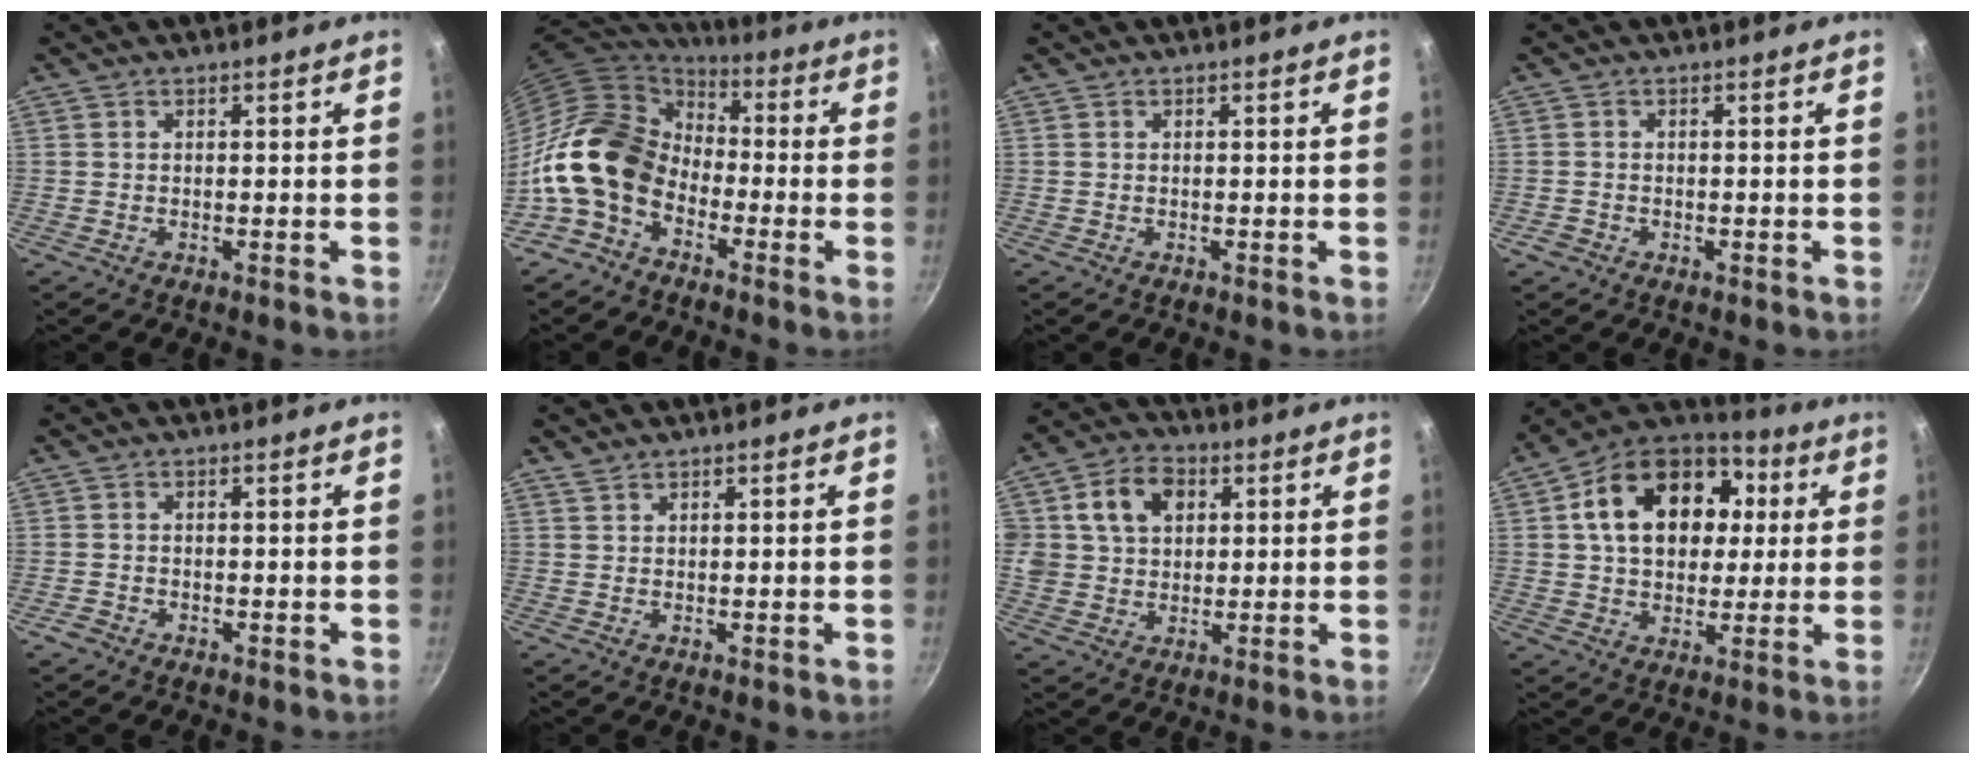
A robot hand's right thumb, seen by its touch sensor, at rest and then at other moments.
{"total": 15.6, "force": [-5.1, 11.3, 9.6], "torque": [-0.145, 0.055, -0.127]}
{"total": 0.0}
{"total": 1.3, "force": [-0.7, 1.1, 0.4], "torque": [-0.007, 0.002, -0.010]}
{"total": 1.4, "force": [-0.9, 1.0, 0.4], "torque": [-0.008, 0.004, -0.015]}
{"total": 1.1, "force": [1.1, 0.2, 0.3], "torque": [-0.001, -0.007, 0.022]}
{"total": 10.3, "force": [3.3, 8.2, 5.4], "torque": [-0.073, 0.003, 0.048]}
{"total": 20.6, "force": [4.6, 14.7, 13.7], "torque": [-0.204, 0.022, 0.065]}